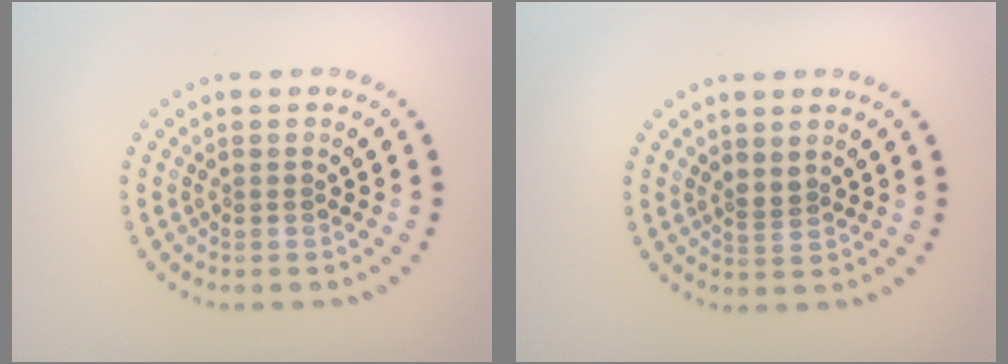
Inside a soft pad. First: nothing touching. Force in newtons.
{"total": 1.0, "press": 0.7, "slide": 0.7}